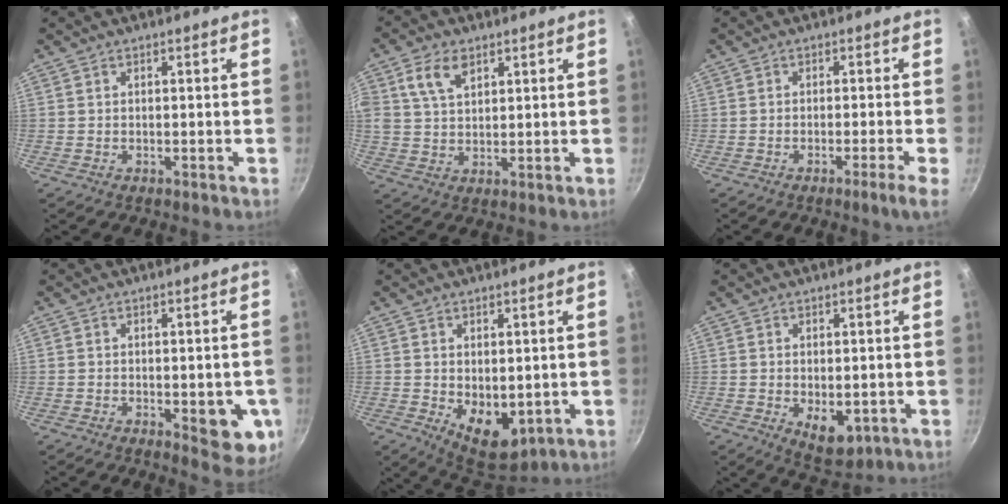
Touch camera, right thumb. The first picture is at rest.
{"total": 7.1, "force": [3.4, 4.3, 4.5], "torque": [-0.075, -0.006, 0.063]}
{"total": 3.6, "force": [-1.8, -0.5, 3.1], "torque": [-0.059, 0.006, -0.029]}
{"total": 9.4, "force": [-2.1, 4.0, 8.2], "torque": [-0.066, -0.003, -0.023]}
{"total": 8.8, "force": [-0.7, 5.6, 6.8], "torque": [-0.075, -0.021, 0.005]}
{"total": 7.0, "force": [-1.3, 4.1, 5.5], "torque": [-0.067, -0.009, -0.006]}